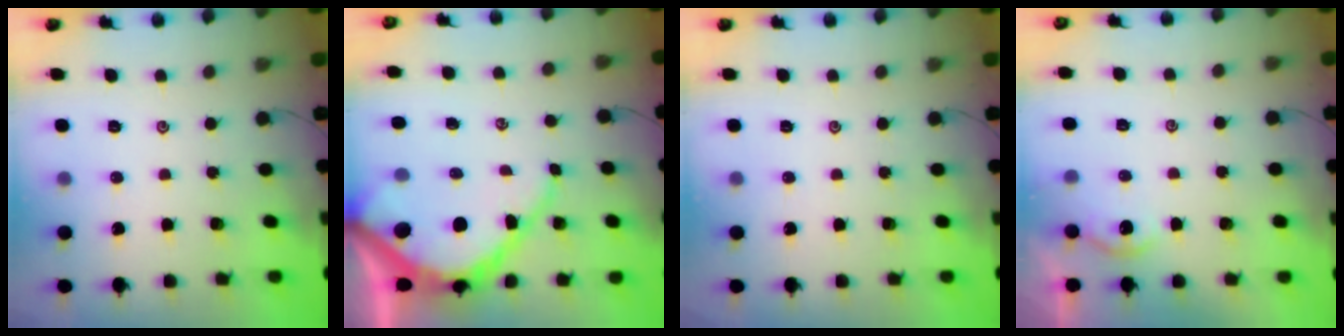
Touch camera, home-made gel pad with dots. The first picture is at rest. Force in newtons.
{"total": 10.9, "press": 10.9, "slide": 1.2}
{"total": 0.0}
{"total": 2.6, "press": 2.6, "slide": 0.3}